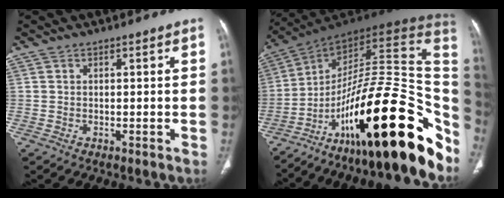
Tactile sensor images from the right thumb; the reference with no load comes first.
{"total": 35.3, "force": [-14.1, 11.8, 30.1], "torque": [-0.331, 0.082, -0.217]}